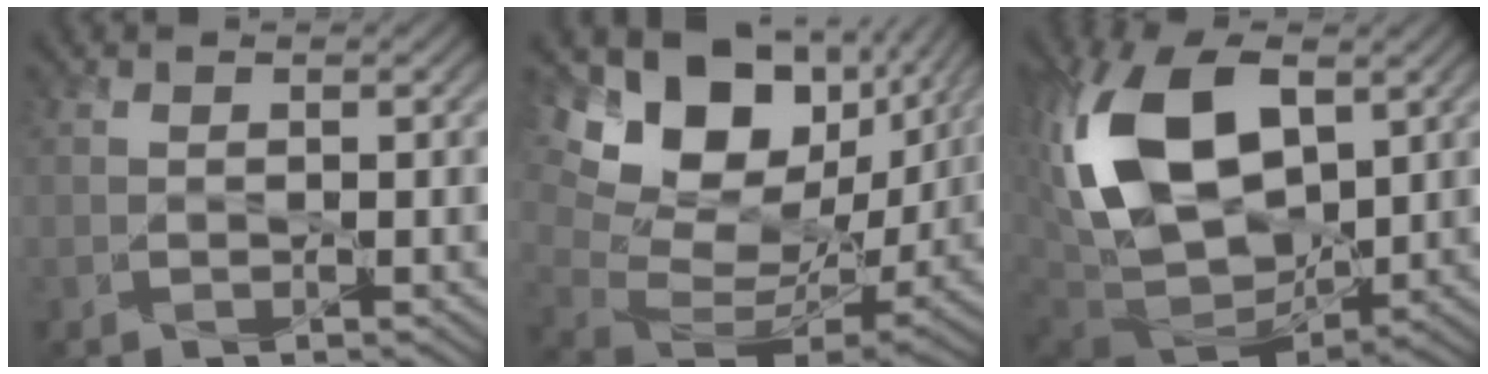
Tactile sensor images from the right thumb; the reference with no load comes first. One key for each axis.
{"total": 19.0, "fx": 8.3, "fy": 12.3, "fz": 11.9, "tx": -0.239, "ty": 0.033, "tz": 0.170}
{"total": 19.5, "fx": 3.1, "fy": 12.0, "fz": 15.1, "tx": -0.342, "ty": -0.004, "tz": 0.071}